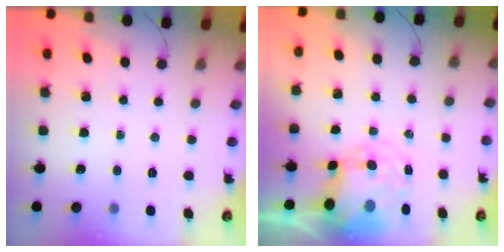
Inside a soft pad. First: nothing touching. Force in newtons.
{"total": 8.8, "press": 8.6, "slide": 2.0}